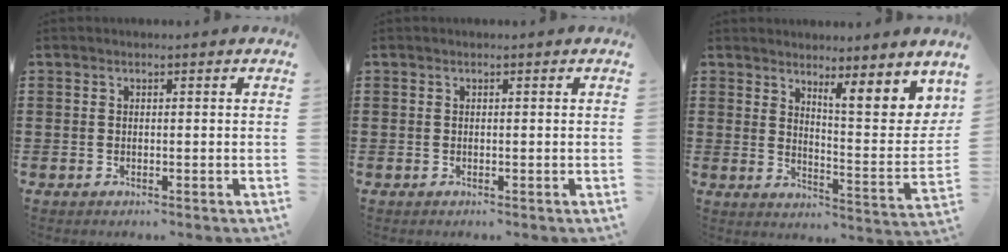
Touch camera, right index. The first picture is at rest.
{"total": 0.0}
{"total": 6.9, "force": [5.2, 1.2, 4.3], "torque": [-0.075, -0.031, 0.086]}